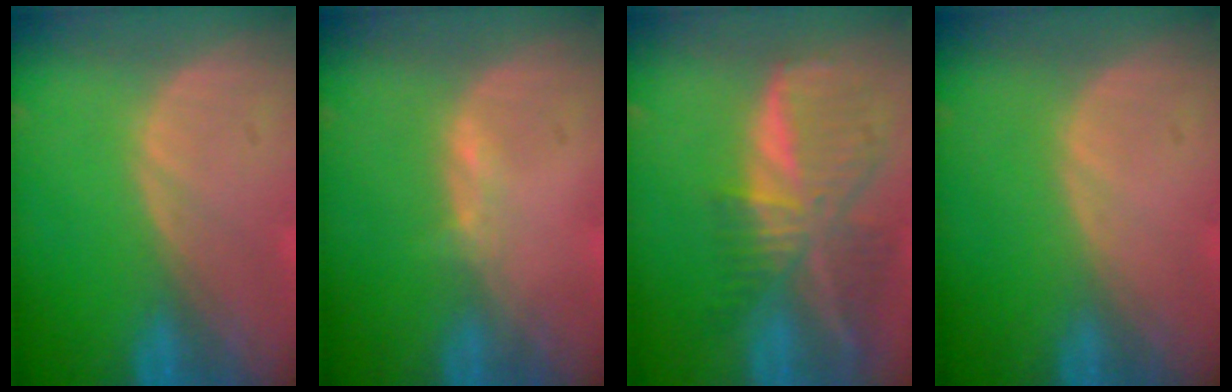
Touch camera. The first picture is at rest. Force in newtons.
{"total": 1.0, "press": 0.8, "slide": 0.5}
{"total": 9.4, "press": 8.3, "slide": 4.5}
{"total": 0.0}